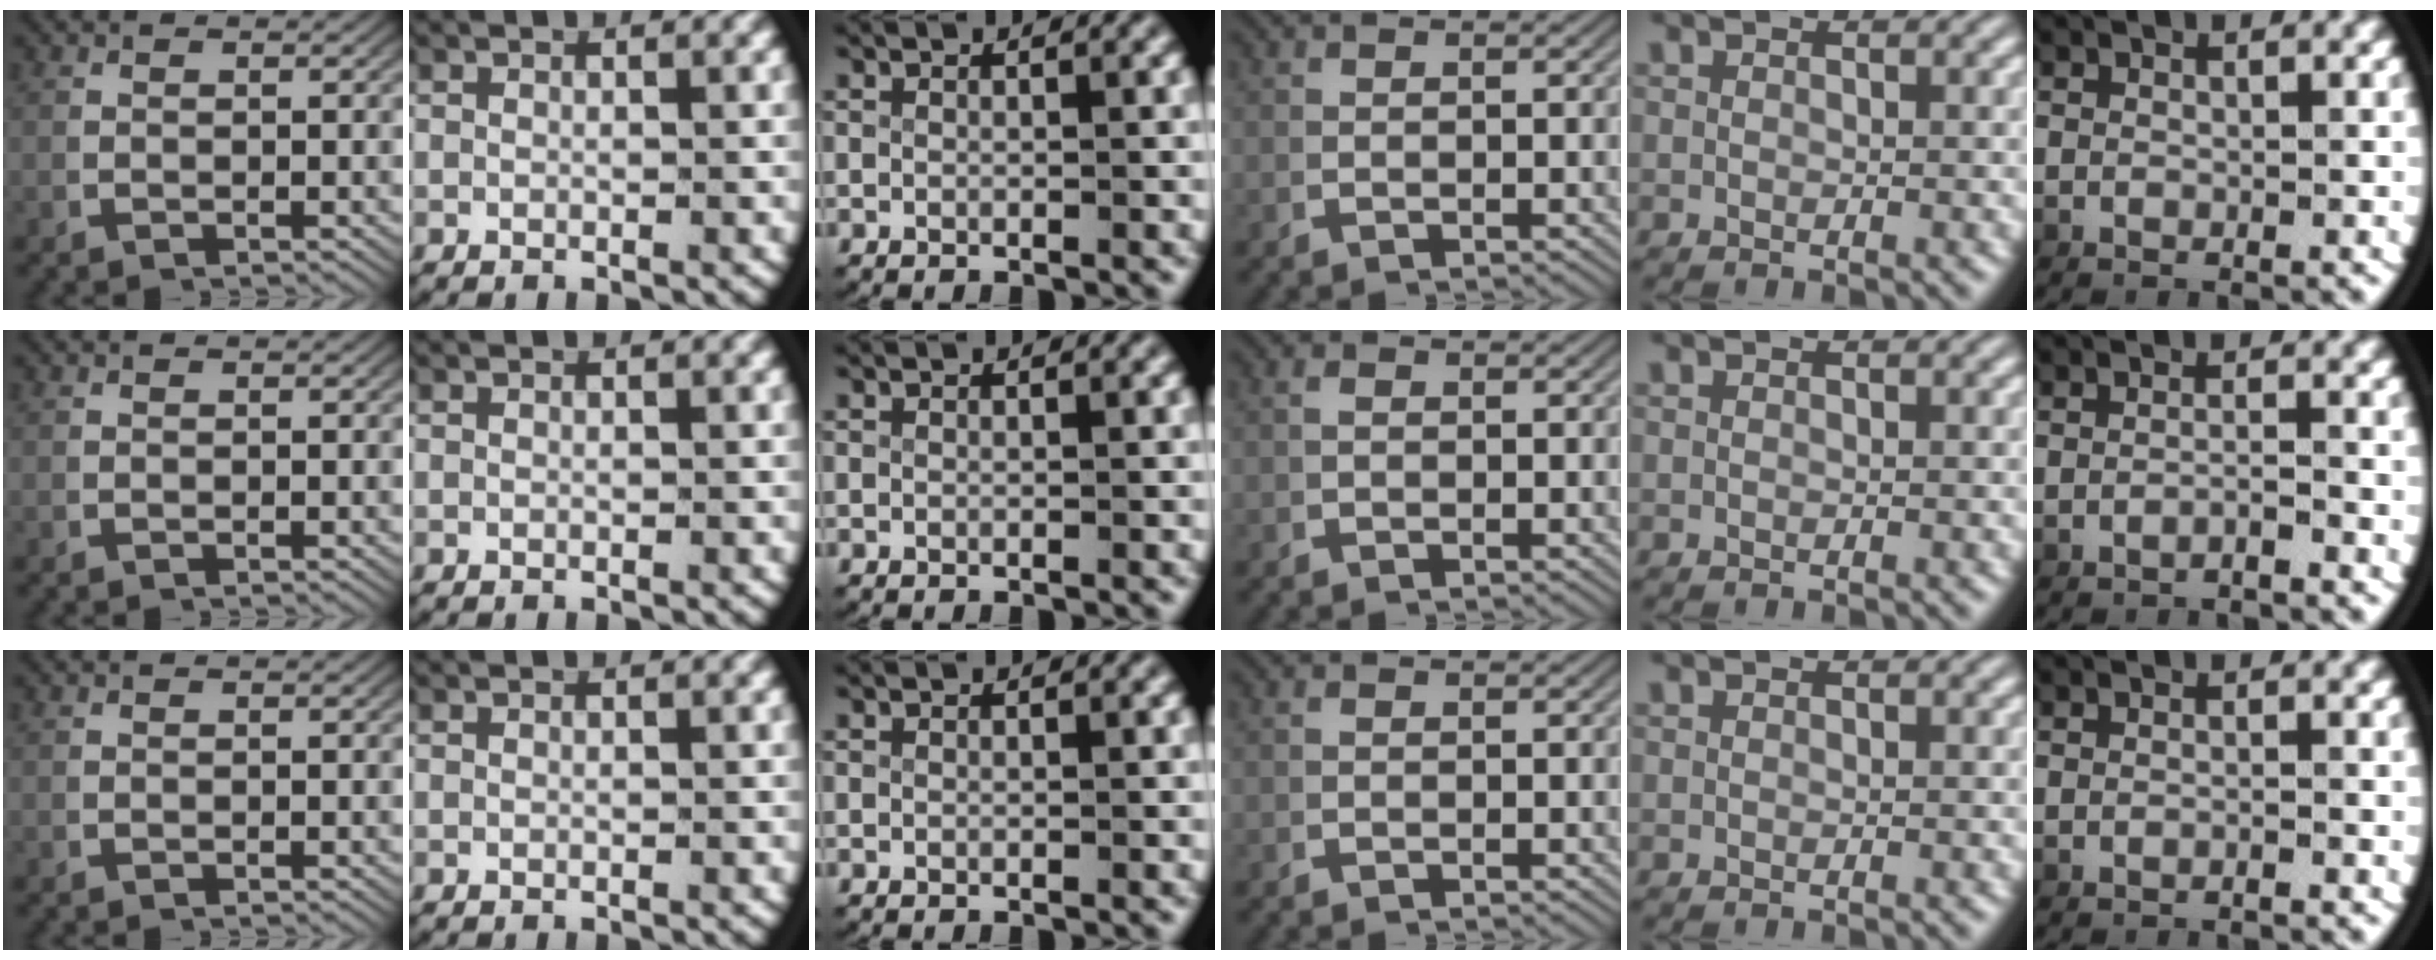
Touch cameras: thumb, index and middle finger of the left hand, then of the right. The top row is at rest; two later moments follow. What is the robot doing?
{"motion": "lift_and_place", "object": "fork"}